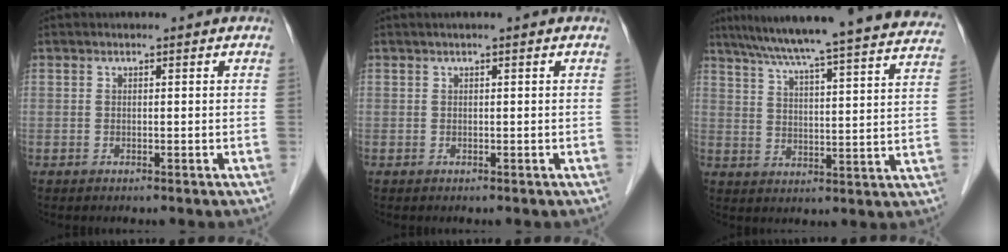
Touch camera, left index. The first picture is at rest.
{"total": 0.0}
{"total": 30.2, "force": [27.4, 1.0, 12.7], "torque": [-0.203, -0.041, 0.341]}